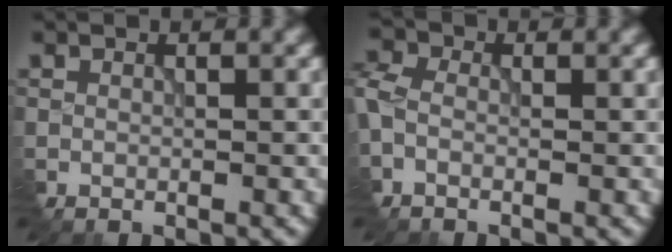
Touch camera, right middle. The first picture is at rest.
{"total": 3.4, "force": [-0.5, 2.6, 2.1], "torque": [-0.051, 0.006, -0.018]}